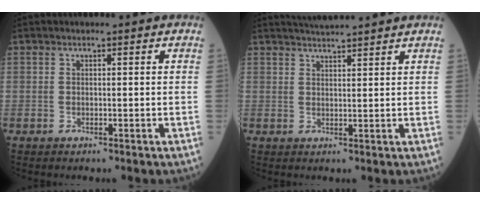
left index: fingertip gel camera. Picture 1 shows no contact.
{"total": 4.8, "force": [4.5, -0.5, 1.5], "torque": [-0.024, 0.023, 0.070]}